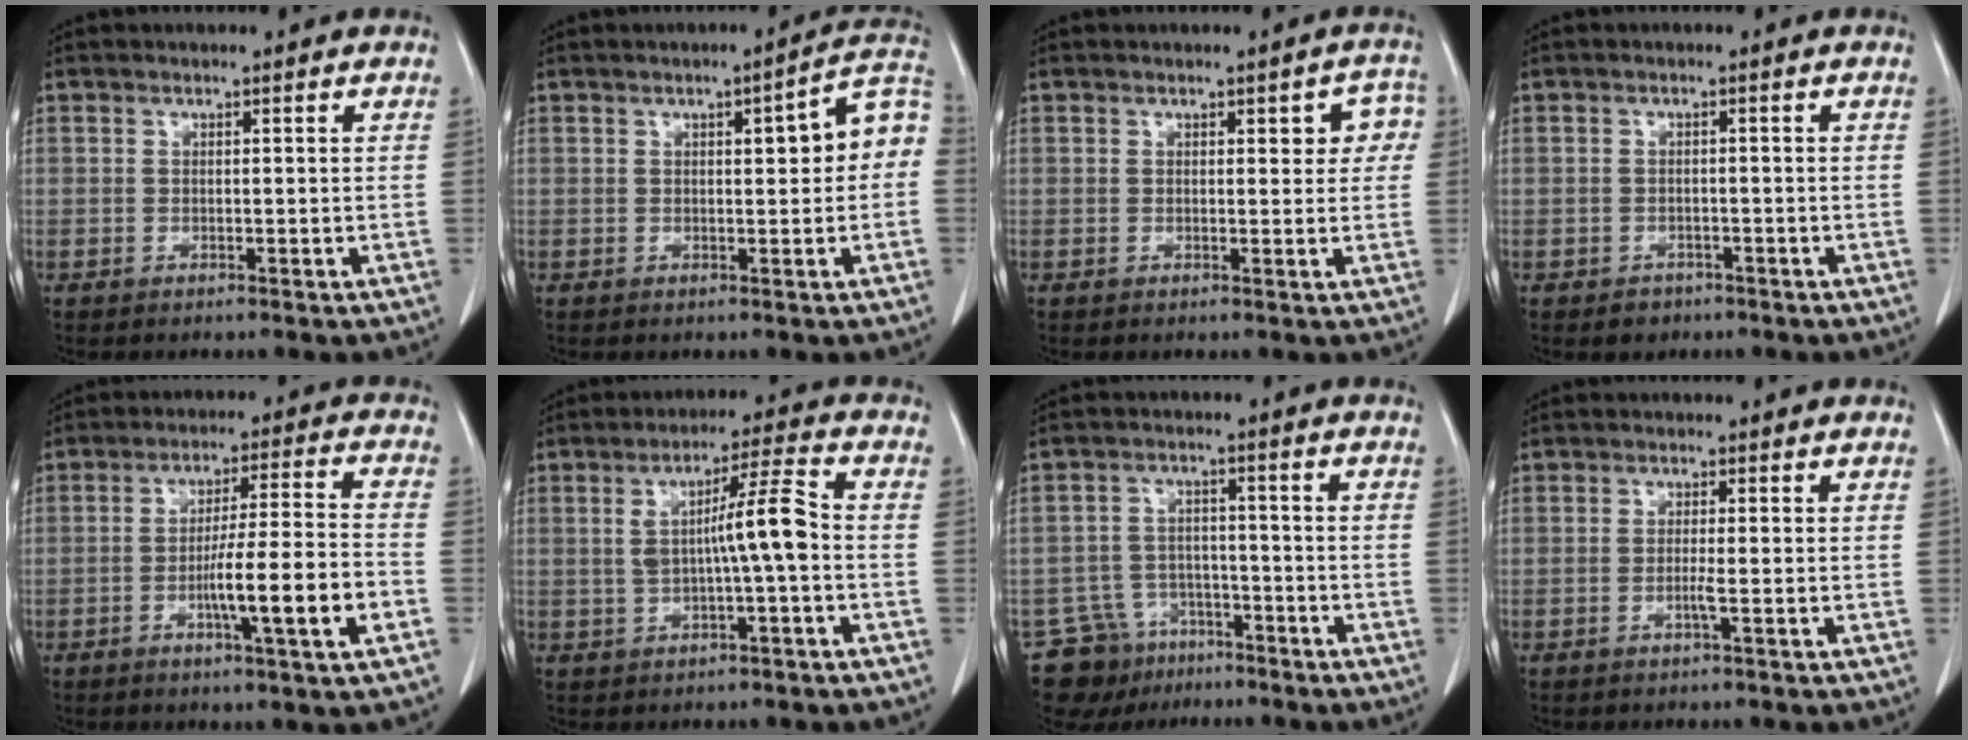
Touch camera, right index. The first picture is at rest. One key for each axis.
{"total": 7.0, "fx": 0.7, "fy": 1.5, "fz": 6.8, "tx": -0.084, "ty": 0.028, "tz": 0.004}
{"total": 4.0, "fx": 1.1, "fy": 1.8, "fz": 3.4, "tx": -0.024, "ty": 0.013, "tz": 0.009}
{"total": 2.0, "fx": -1.3, "fy": 1.5, "fz": 0.3, "tx": -0.004, "ty": 0.005, "tz": -0.015}
{"total": 11.5, "fx": -3.9, "fy": -0.2, "fz": 10.8, "tx": -0.178, "ty": -0.003, "tz": -0.064}
{"total": 7.4, "fx": -0.4, "fy": 0.1, "fz": 7.4, "tx": -0.127, "ty": 0.019, "tz": -0.004}
{"total": 8.4, "fx": -6.2, "fy": 5.6, "fz": 0.8, "tx": -0.016, "ty": 0.019, "tz": -0.096}
{"total": 1.5, "fx": -0.6, "fy": -0.3, "fz": 1.3, "tx": -0.027, "ty": -0.002, "tz": -0.014}